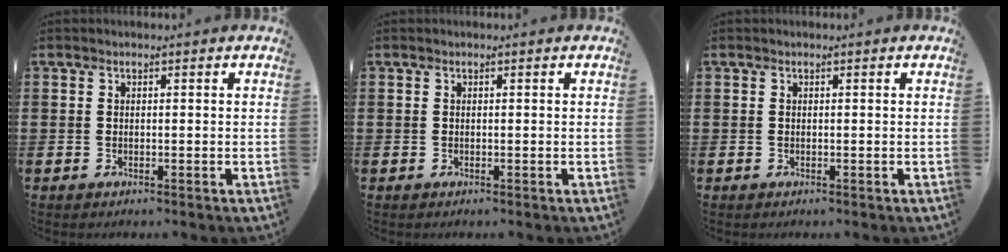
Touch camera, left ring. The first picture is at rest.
{"total": 0.0}
{"total": 0.0}